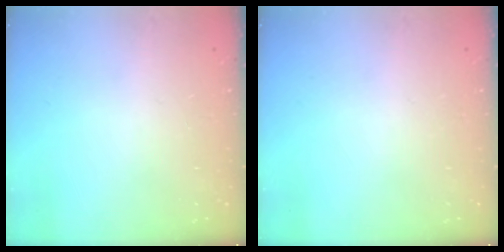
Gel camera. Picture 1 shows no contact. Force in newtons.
{"total": 0.0}